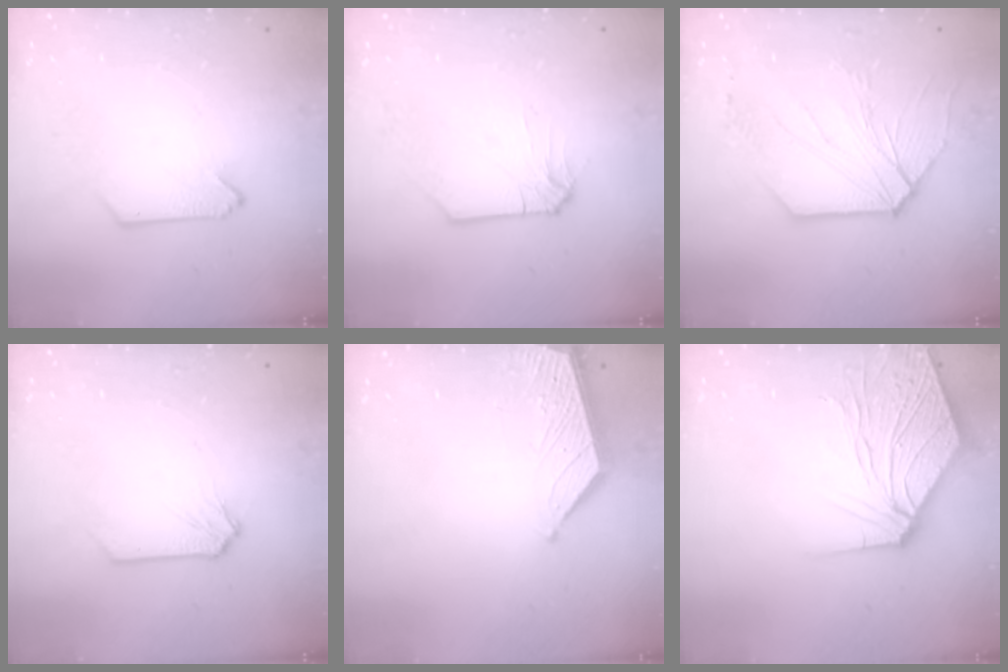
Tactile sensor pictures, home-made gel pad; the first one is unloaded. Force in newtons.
{"total": 1.7, "press": 1.6, "slide": 0.3}
{"total": 8.1, "press": 8.0, "slide": 1.4}
{"total": 0.0}
{"total": 5.6, "press": 5.6, "slide": 0.5}
{"total": 10.9, "press": 10.7, "slide": 2.0}